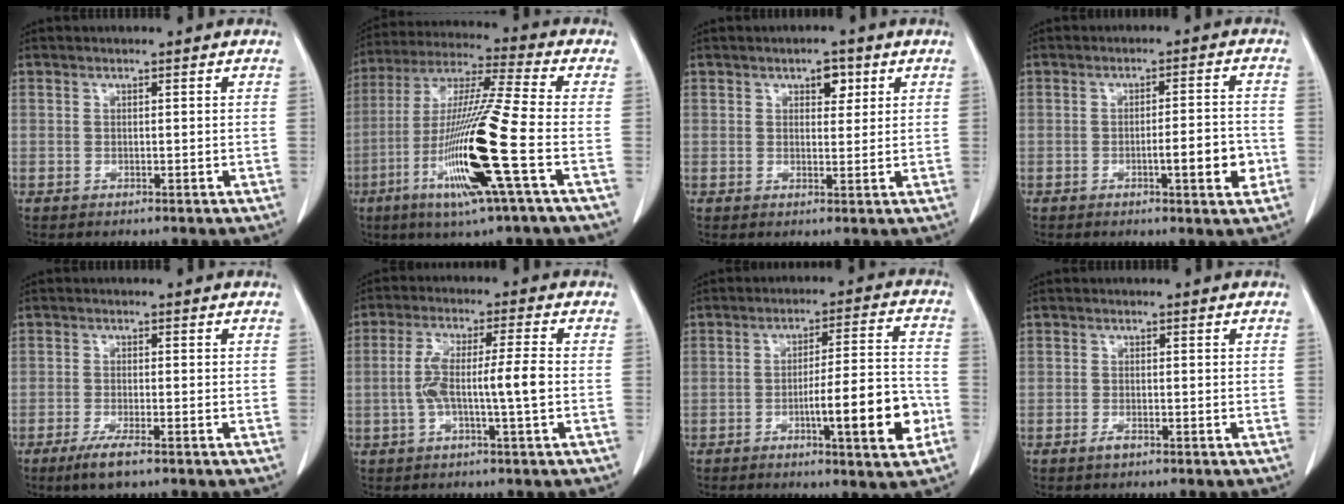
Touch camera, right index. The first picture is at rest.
{"total": 18.1, "force": [-5.7, -0.9, 17.1], "torque": [-0.352, -0.025, -0.118]}
{"total": 2.9, "force": [1.5, 1.6, 1.9], "torque": [-0.025, 0.004, 0.022]}
{"total": 6.2, "force": [-2.1, 0.9, 5.8], "torque": [-0.081, 0.002, -0.026]}
{"total": 4.1, "force": [-2.7, 0.4, 3.1], "torque": [-0.064, -0.010, -0.047]}
{"total": 7.6, "force": [-1.3, 0.2, 7.5], "torque": [-0.151, 0.015, -0.024]}
{"total": 12.1, "force": [-4.2, 1.1, 11.3], "torque": [-0.167, 0.005, -0.060]}
{"total": 1.2, "force": [-0.8, 0.3, 0.8], "torque": [-0.019, -0.001, -0.013]}